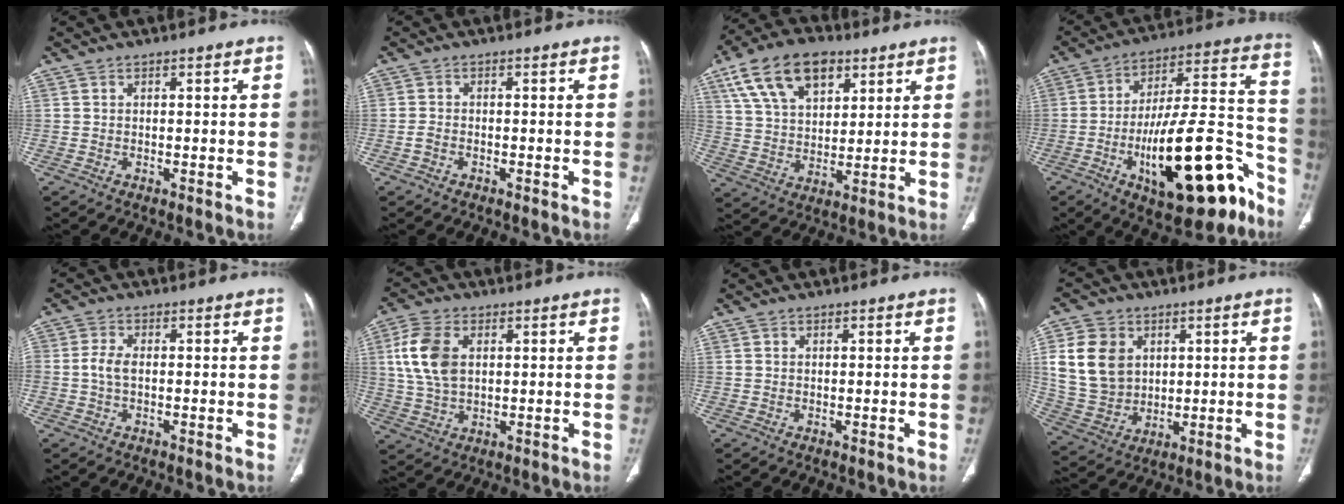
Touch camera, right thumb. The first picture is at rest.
{"total": 1.3, "force": [-0.7, 0.8, 0.7], "torque": [-0.018, 0.003, -0.015]}
{"total": 16.2, "force": [8.2, 9.4, 10.3], "torque": [-0.158, -0.014, 0.151]}
{"total": 26.1, "force": [-12.4, 9.2, 21.1], "torque": [-0.272, 0.089, -0.179]}
{"total": 3.1, "force": [-0.3, 1.7, 2.5], "torque": [-0.059, 0.004, -0.010]}
{"total": 9.9, "force": [2.3, 6.1, 7.4], "torque": [-0.155, 0.001, 0.047]}
{"total": 0.0}
{"total": 13.4, "force": [3.4, 10.6, 7.4], "torque": [-0.119, -0.007, 0.077]}